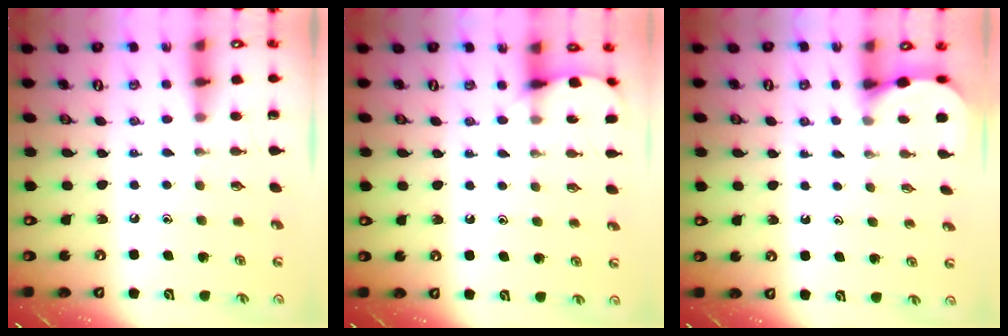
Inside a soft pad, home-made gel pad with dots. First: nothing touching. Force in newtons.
{"total": 3.9, "press": 3.9, "slide": 0.3}
{"total": 1.9, "press": 1.9, "slide": 0.2}